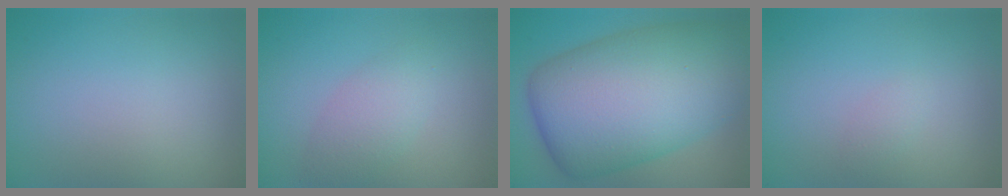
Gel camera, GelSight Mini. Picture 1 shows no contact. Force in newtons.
{"total": 2.7, "press": 2.7, "slide": 0.1}
{"total": 15.1, "press": 15.1, "slide": 0.1}
{"total": 0.7, "press": 0.7, "slide": 0.0}